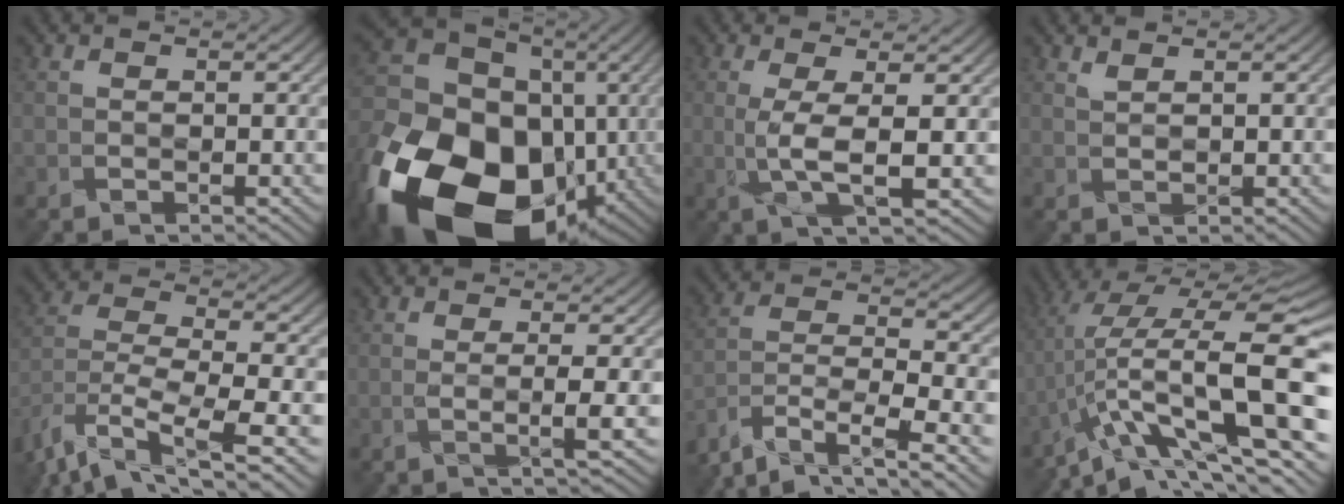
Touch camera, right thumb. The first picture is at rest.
{"total": 24.0, "force": [-8.6, 17.4, 14.2], "torque": [-0.364, -0.045, -0.137]}
{"total": 4.6, "force": [0.0, 1.0, 4.5], "torque": [-0.098, -0.001, 0.004]}
{"total": 1.1, "force": [1.0, 0.2, 0.3], "torque": [-0.008, -0.002, 0.025]}
{"total": 12.5, "force": [-8.7, 4.3, 7.8], "torque": [-0.184, -0.017, -0.145]}
{"total": 2.5, "force": [-0.1, 0.1, 2.5], "torque": [-0.046, 0.004, -0.007]}
{"total": 10.4, "force": [-7.7, 3.8, 5.9], "torque": [-0.124, -0.014, -0.144]}
{"total": 14.5, "force": [-3.2, 4.1, 13.6], "torque": [-0.225, 0.015, -0.053]}